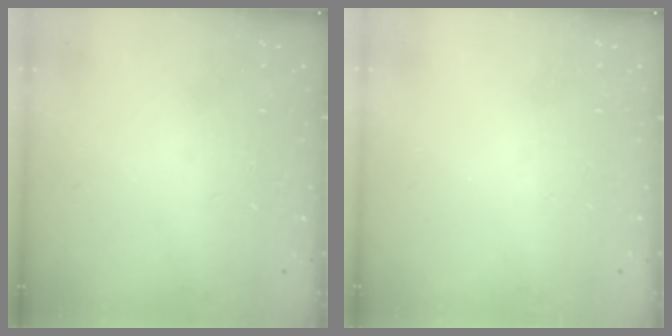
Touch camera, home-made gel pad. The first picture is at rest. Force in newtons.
{"total": 0.0}